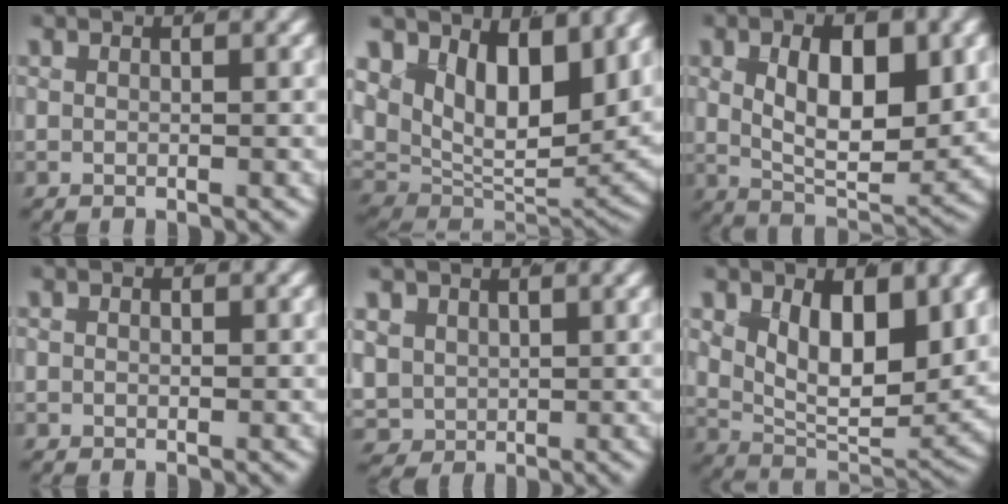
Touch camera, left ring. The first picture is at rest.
{"total": 12.8, "force": [1.5, 8.7, 9.3], "torque": [-0.158, -0.026, 0.021]}
{"total": 9.2, "force": [0.6, 5.5, 7.3], "torque": [-0.127, -0.027, 0.007]}
{"total": 0.7, "force": [-0.3, 0.5, 0.3], "torque": [-0.011, -0.006, -0.003]}
{"total": 7.6, "force": [-1.5, 7.1, 2.2], "torque": [-0.093, -0.058, -0.012]}
{"total": 10.0, "force": [1.3, 6.5, 7.4], "torque": [-0.127, -0.025, 0.019]}